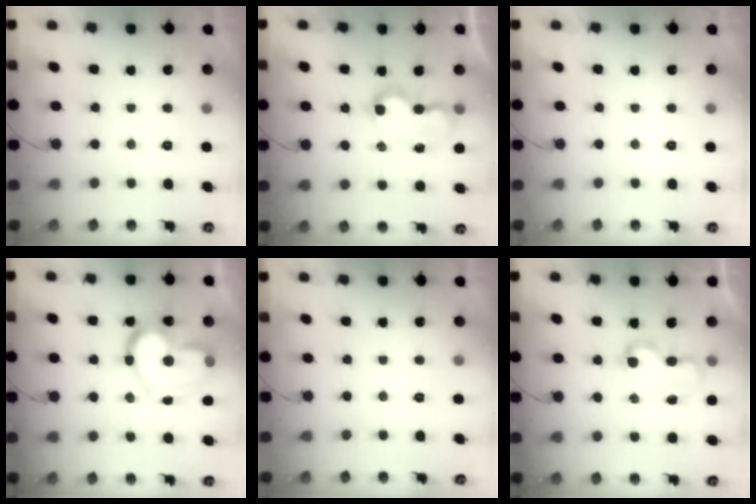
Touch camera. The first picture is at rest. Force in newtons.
{"total": 7.2, "press": 7.2, "slide": 0.7}
{"total": 0.0}
{"total": 21.2, "press": 21.1, "slide": 1.9}
{"total": 0.0}
{"total": 6.4, "press": 6.4, "slide": 0.8}